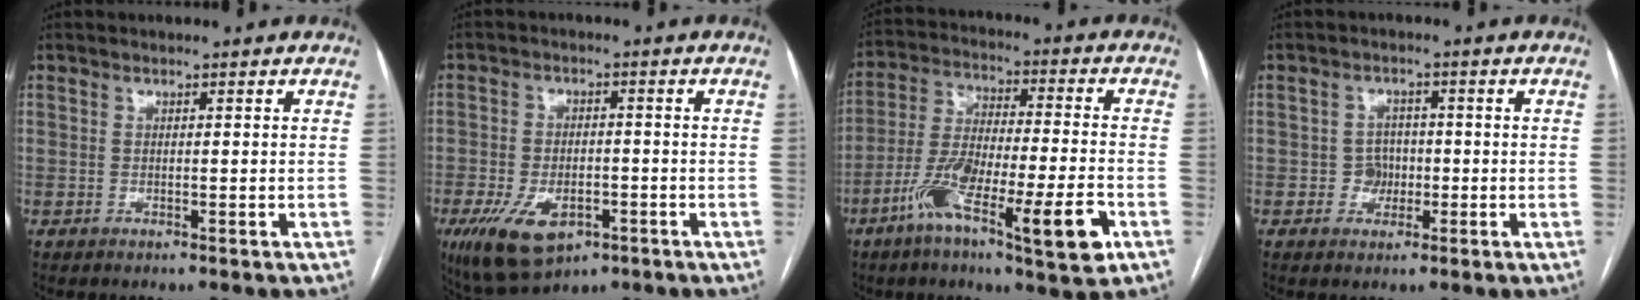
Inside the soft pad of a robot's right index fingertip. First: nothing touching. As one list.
[{"total": 10.6, "force": [-5.1, 5.5, 7.4], "torque": [-0.141, -0.004, -0.074]}, {"total": 15.7, "force": [-7.4, 2.2, 13.6], "torque": [-0.250, -0.006, -0.125]}, {"total": 3.1, "force": [-0.6, 2.9, 0.9], "torque": [-0.004, 0.012, -0.007]}]